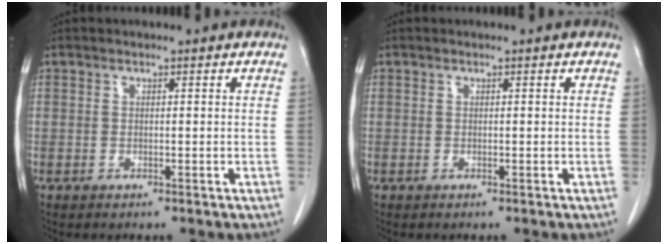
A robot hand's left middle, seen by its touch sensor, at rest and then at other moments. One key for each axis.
{"total": 0.0}